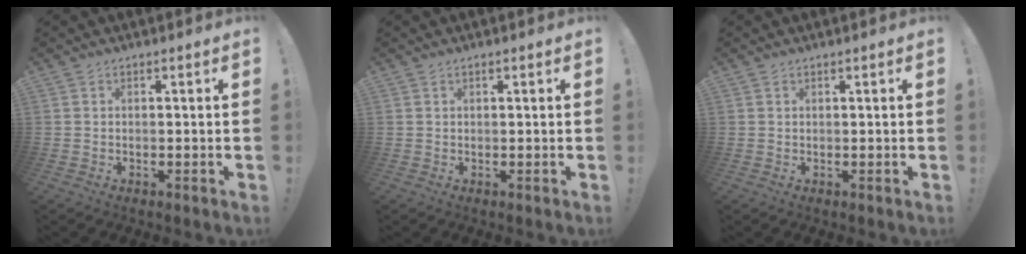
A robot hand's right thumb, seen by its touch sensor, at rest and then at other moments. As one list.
[{"total": 0.0}, {"total": 0.0}]